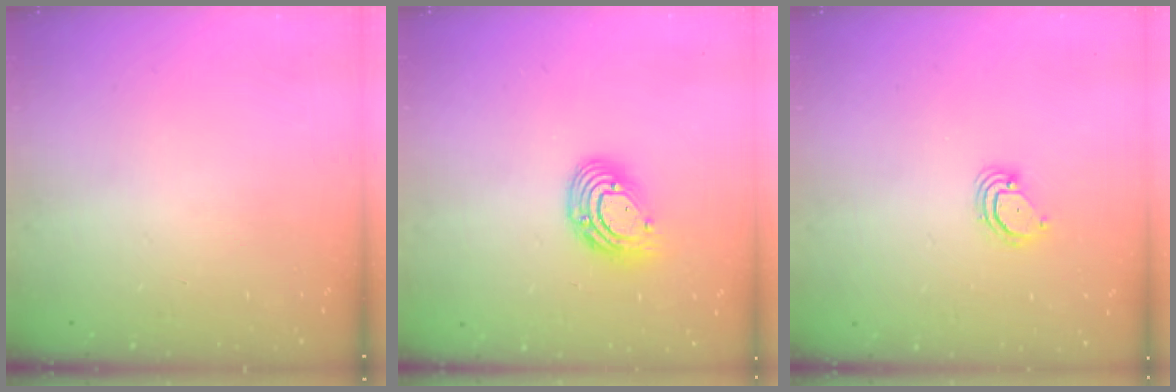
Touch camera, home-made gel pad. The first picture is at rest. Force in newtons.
{"total": 10.7, "press": 10.7, "slide": 0.8}
{"total": 3.1, "press": 3.1, "slide": 0.2}